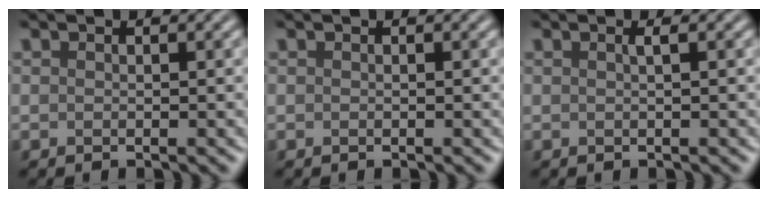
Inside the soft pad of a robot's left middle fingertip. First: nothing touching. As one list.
[{"total": 0.0}, {"total": 0.9, "force": [0.2, 0.3, 0.8], "torque": [-0.008, 0.005, 0.001]}]